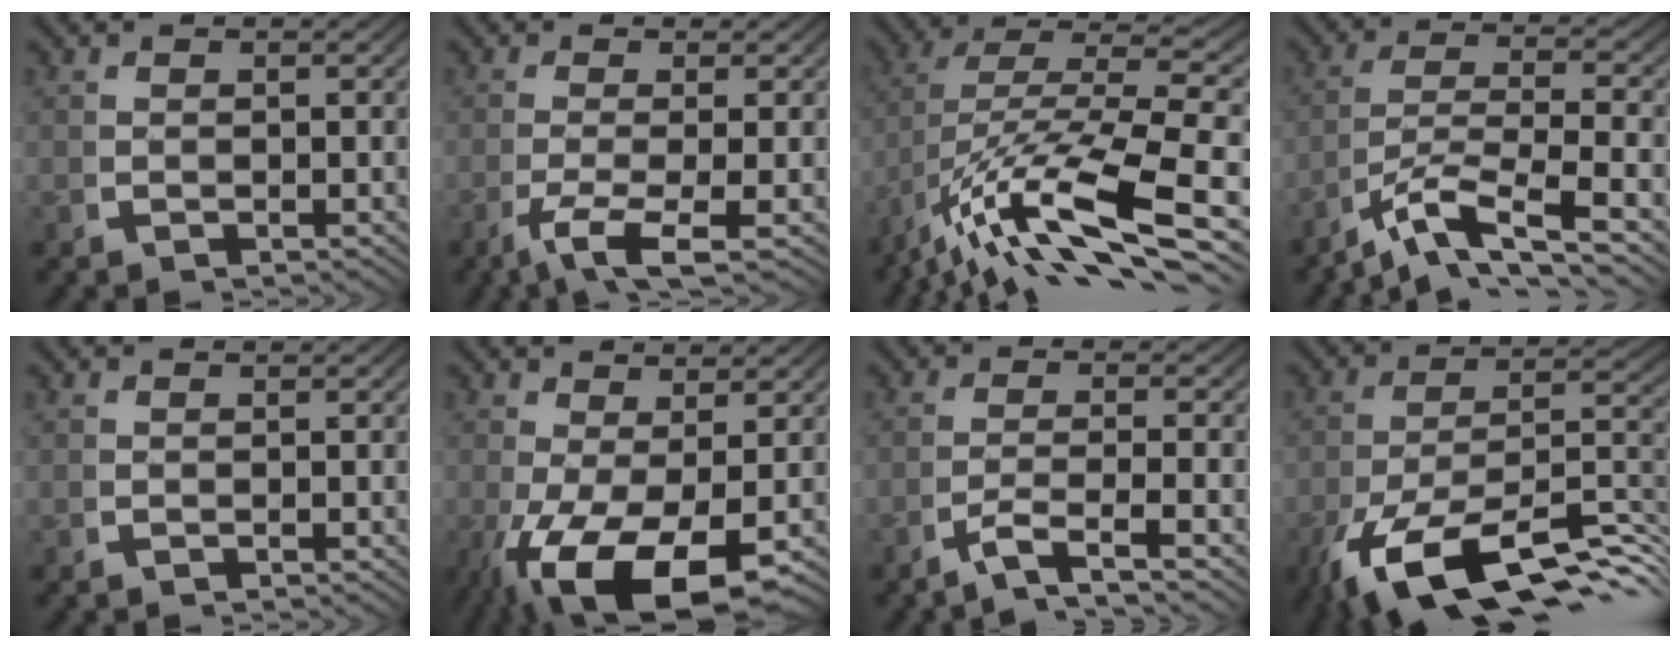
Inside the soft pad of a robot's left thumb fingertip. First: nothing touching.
{"total": 4.8, "force": [-1.6, 1.8, 4.1], "torque": [-0.089, -0.022, -0.018]}
{"total": 11.4, "force": [-2.8, 6.1, 9.2], "torque": [-0.189, -0.036, -0.029]}
{"total": 6.8, "force": [-2.0, 3.4, 5.6], "torque": [-0.119, -0.032, -0.019]}
{"total": 0.0}
{"total": 8.4, "force": [-2.4, 4.2, 6.9], "torque": [-0.138, -0.044, -0.012]}
{"total": 4.1, "force": [-2.6, 1.2, 3.0], "torque": [-0.066, -0.009, -0.040]}
{"total": 15.5, "force": [-7.6, 8.3, 10.6], "torque": [-0.189, -0.057, -0.089]}